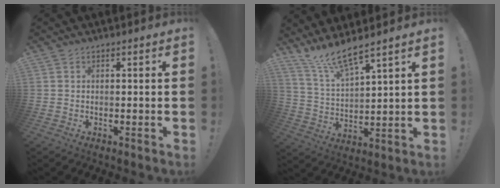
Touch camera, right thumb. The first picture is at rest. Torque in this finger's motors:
{"motor_torque": [-0.03, 0.07, 0.24, 0.17, 0.06]}